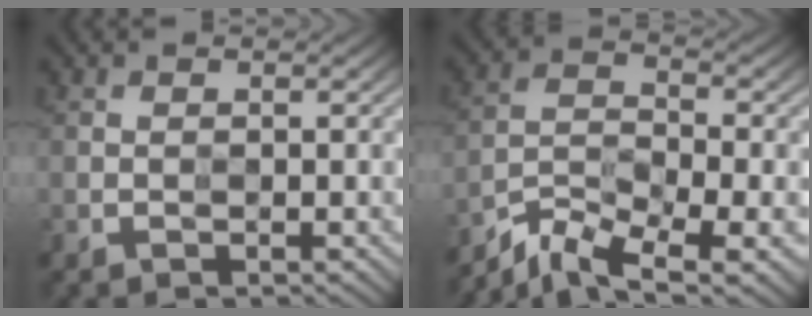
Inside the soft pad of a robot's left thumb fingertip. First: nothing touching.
{"total": 7.7, "force": [-5.6, 2.2, 4.8], "torque": [-0.099, -0.013, -0.113]}